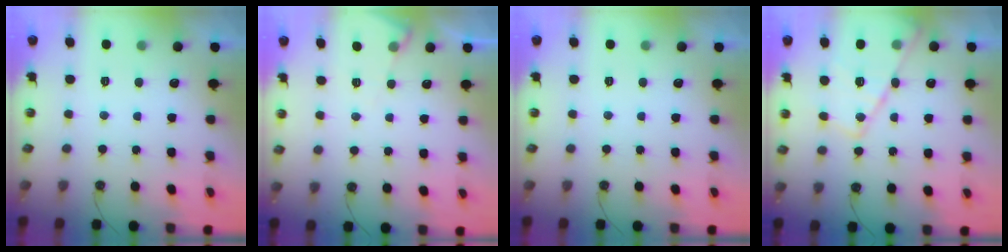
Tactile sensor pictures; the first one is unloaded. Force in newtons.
{"total": 4.7, "press": 4.7, "slide": 0.6}
{"total": 0.0}
{"total": 16.1, "press": 16.0, "slide": 1.6}